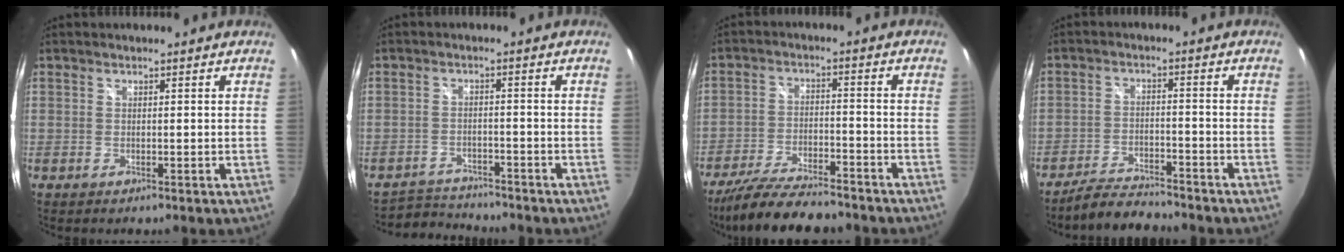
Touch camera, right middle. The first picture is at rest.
{"total": 5.7, "force": [-5.7, 0.9, 0.0], "torque": [-0.021, 0.005, -0.100]}
{"total": 14.7, "force": [-12.5, 3.3, 6.9], "torque": [-0.149, -0.022, -0.209]}
{"total": 7.3, "force": [-6.8, 1.3, 2.2], "torque": [-0.066, 0.001, -0.115]}